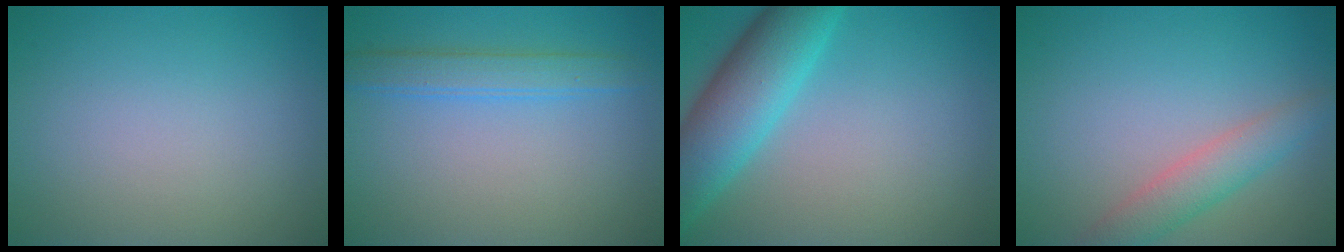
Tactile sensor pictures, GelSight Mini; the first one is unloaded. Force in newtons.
{"total": 2.7, "press": 2.7, "slide": 0.1}
{"total": 7.2, "press": 7.2, "slide": 0.2}
{"total": 3.2, "press": 3.2, "slide": 0.1}